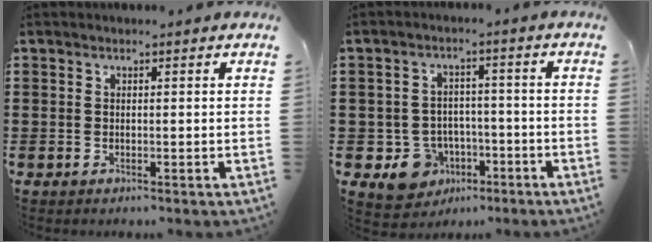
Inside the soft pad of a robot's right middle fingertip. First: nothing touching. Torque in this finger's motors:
{"motor_torque": [0.64, 0.22, 0.06, 0.03]}